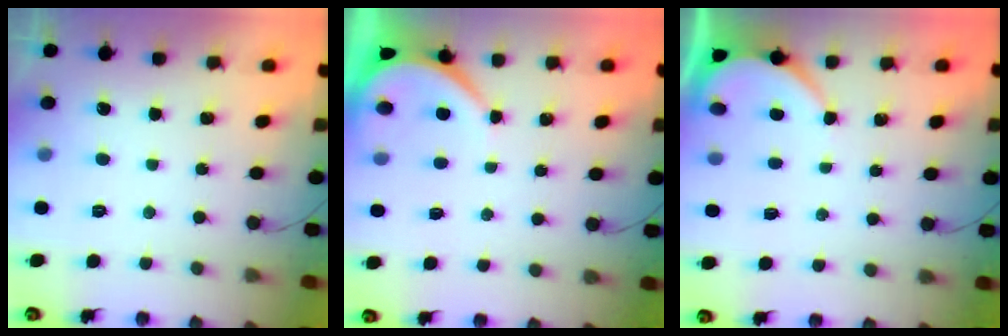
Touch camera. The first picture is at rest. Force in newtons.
{"total": 3.9, "press": 3.8, "slide": 0.6}
{"total": 2.3, "press": 2.3, "slide": 0.2}